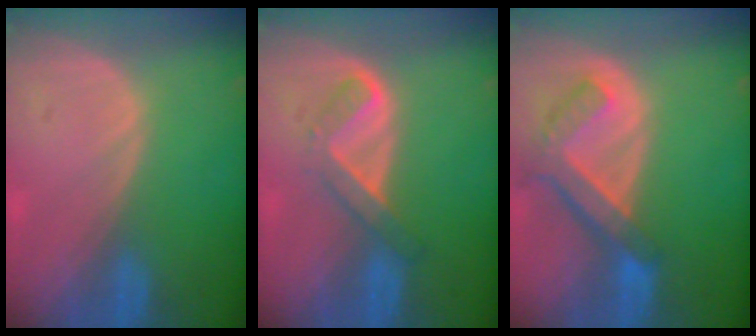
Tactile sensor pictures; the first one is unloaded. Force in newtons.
{"total": 5.2, "press": 4.4, "slide": 2.9}
{"total": 7.6, "press": 6.6, "slide": 3.8}